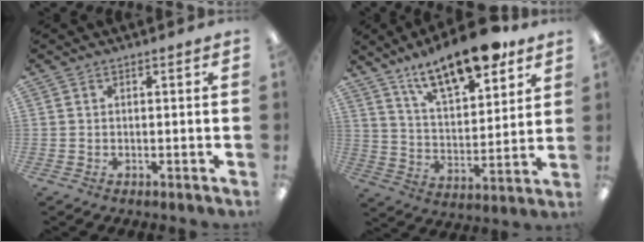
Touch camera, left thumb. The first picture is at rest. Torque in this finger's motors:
{"motor_torque": [0.35, 0.39, 1.32, -1.45, 0.11]}